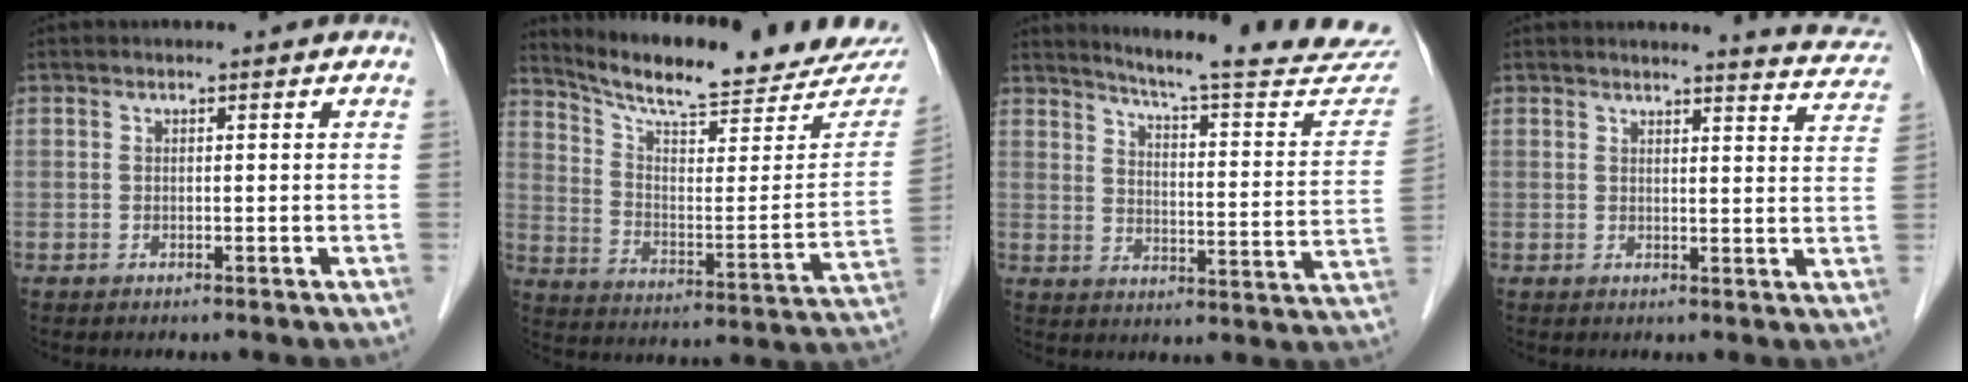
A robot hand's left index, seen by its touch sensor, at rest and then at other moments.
{"total": 22.8, "force": [21.4, 2.6, 7.6], "torque": [-0.122, -0.076, 0.290]}
{"total": 22.8, "force": [21.5, 1.0, 7.4], "torque": [-0.097, -0.099, 0.260]}
{"total": 7.0, "force": [7.0, 0.2, 0.9], "torque": [-0.008, -0.034, 0.058]}